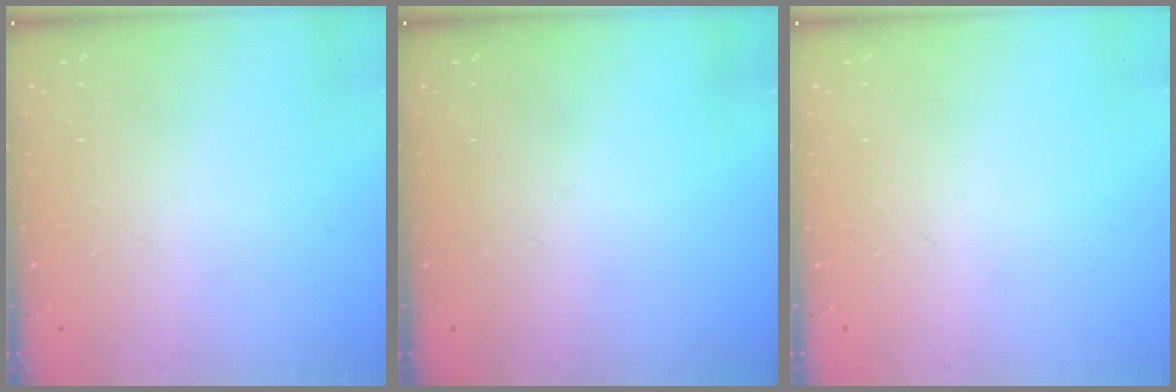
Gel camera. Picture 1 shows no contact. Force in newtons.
{"total": 0.0}
{"total": 0.0}